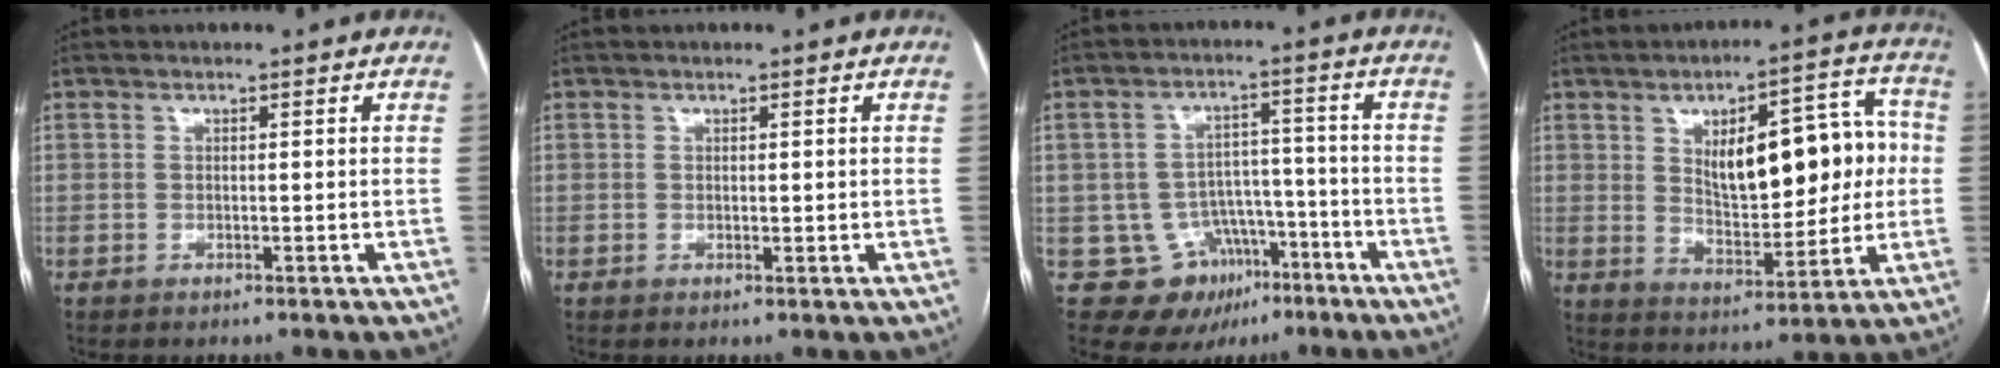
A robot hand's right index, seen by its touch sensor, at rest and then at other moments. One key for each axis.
{"total": 0.7, "fx": 0.3, "fy": 0.4, "fz": 0.5, "tx": -0.004, "ty": -0.003, "tz": 0.005}
{"total": 10.2, "fx": -4.6, "fy": 8.7, "fz": 2.5, "tx": -0.036, "ty": 0.030, "tz": -0.056}
{"total": 15.7, "fx": 2.5, "fy": 6.5, "fz": 14.1, "tx": -0.198, "ty": 0.029, "tz": 0.049}